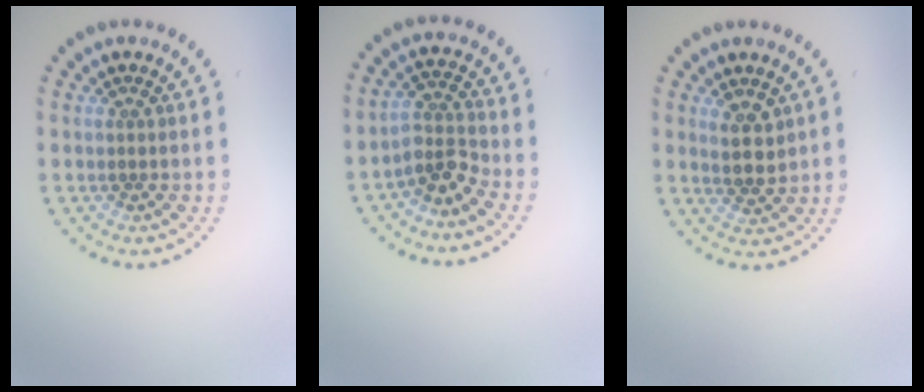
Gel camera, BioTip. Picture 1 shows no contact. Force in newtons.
{"total": 2.7, "press": 2.0, "slide": 1.9}
{"total": 2.3, "press": 2.2, "slide": 0.9}